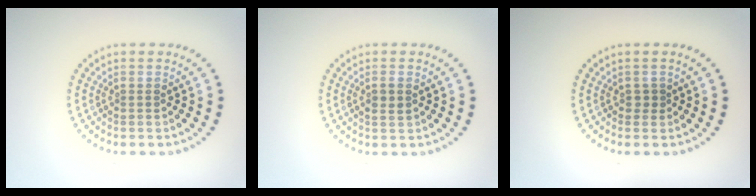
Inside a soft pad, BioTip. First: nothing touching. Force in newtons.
{"total": 1.3, "press": 1.3, "slide": 0.3}
{"total": 0.7, "press": 0.7, "slide": 0.2}